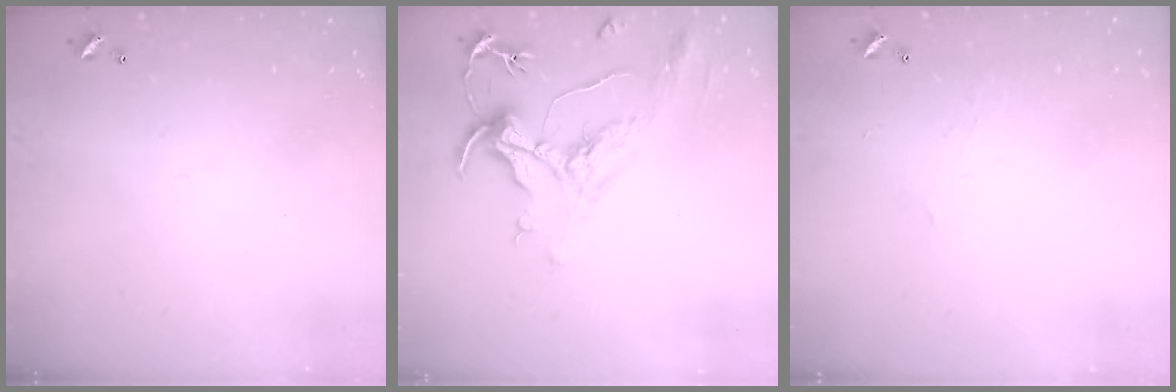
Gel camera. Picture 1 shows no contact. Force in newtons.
{"total": 2.1, "press": 1.6, "slide": 1.4}
{"total": 0.8, "press": 0.7, "slide": 0.4}